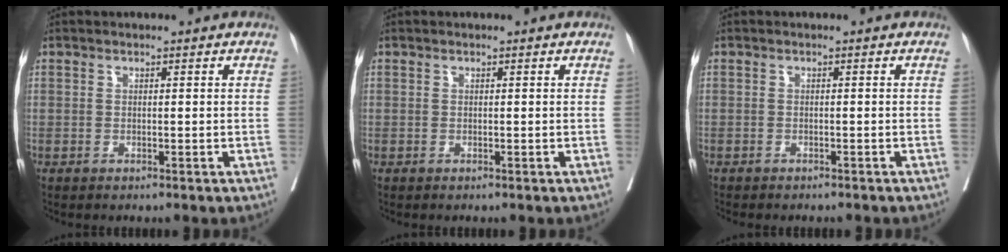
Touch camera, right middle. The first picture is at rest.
{"total": 0.0}
{"total": 3.7, "force": [-3.3, 0.8, 1.5], "torque": [-0.020, -0.005, -0.040]}